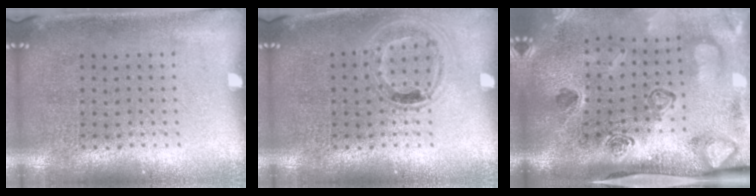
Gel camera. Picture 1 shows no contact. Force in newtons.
{"total": 1.0, "press": 1.0, "slide": 0.3}
{"total": 4.7, "press": 3.2, "slide": 3.4}